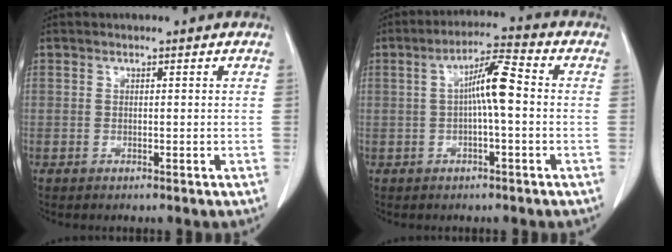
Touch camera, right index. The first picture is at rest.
{"total": 6.5, "force": [0.0, 0.6, 6.5], "torque": [-0.116, 0.017, -0.002]}